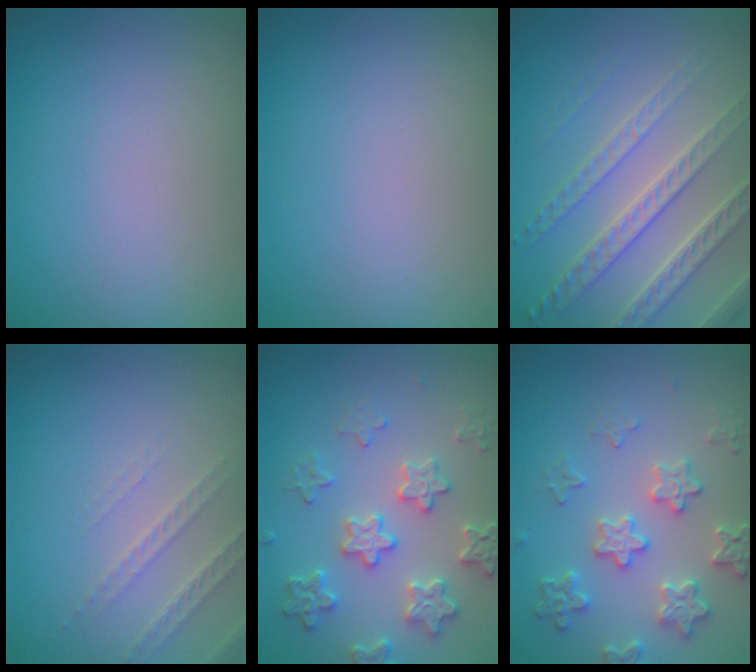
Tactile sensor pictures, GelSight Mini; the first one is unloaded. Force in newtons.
{"total": 0.0}
{"total": 6.5, "press": 4.8, "slide": 4.4}
{"total": 2.2, "press": 2.1, "slide": 0.7}
{"total": 3.8, "press": 3.7, "slide": 0.8}
{"total": 3.5, "press": 3.5, "slide": 0.5}